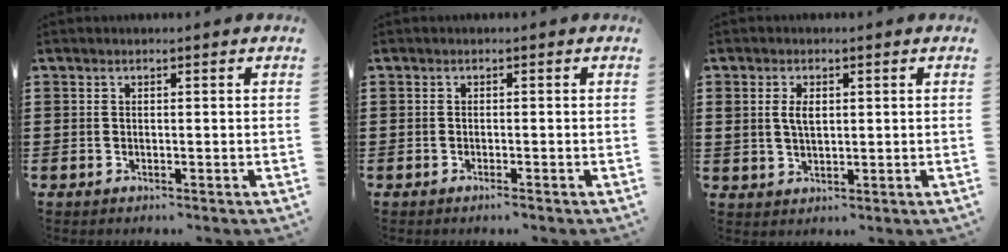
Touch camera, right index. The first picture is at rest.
{"total": 0.7, "force": [-0.6, 0.0, 0.4], "torque": [-0.008, -0.002, -0.011]}
{"total": 3.2, "force": [0.7, 1.8, 2.6], "torque": [-0.055, 0.008, 0.011]}